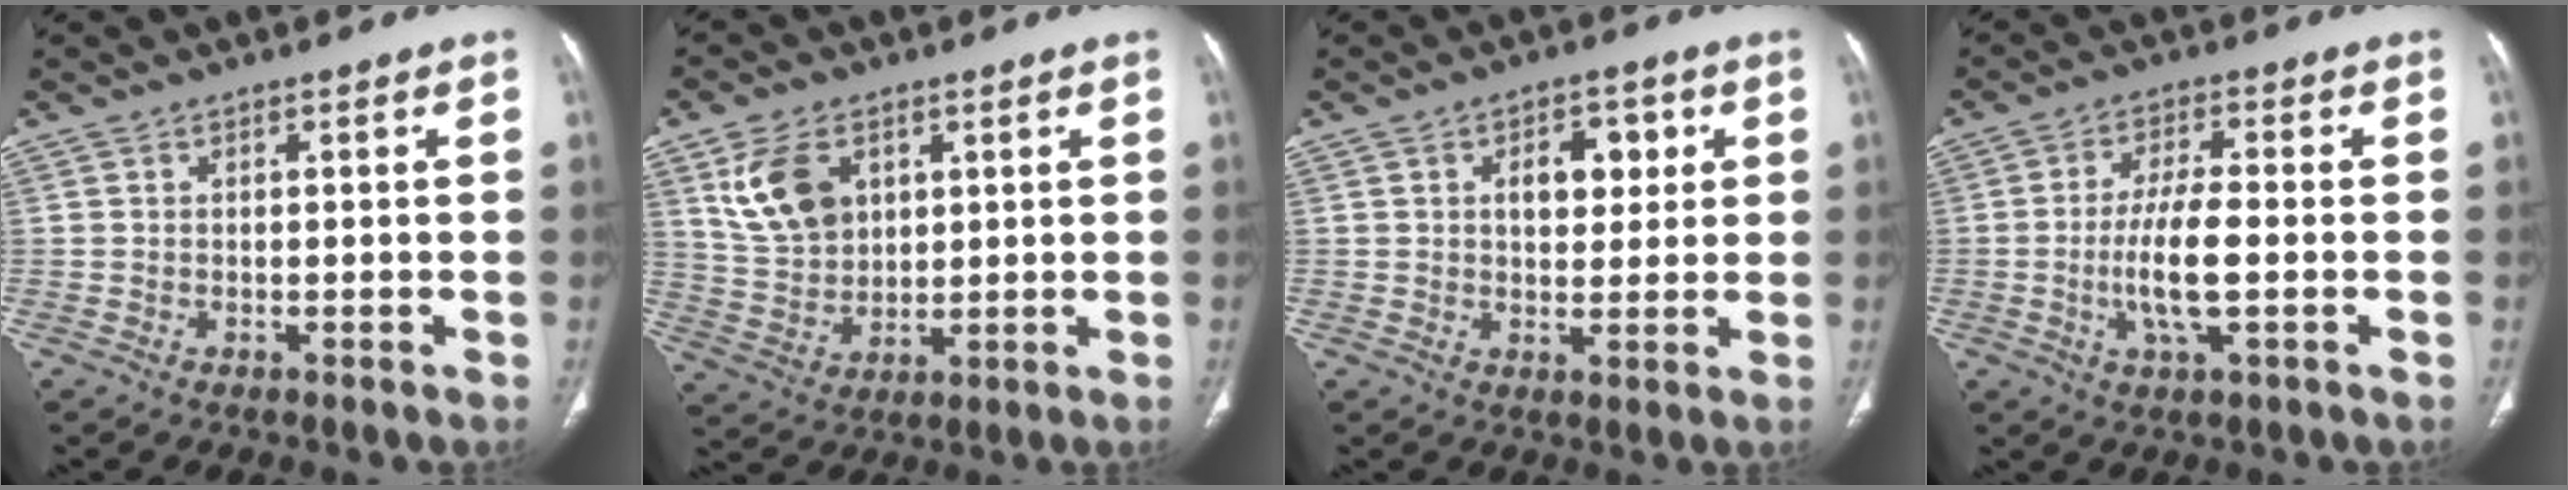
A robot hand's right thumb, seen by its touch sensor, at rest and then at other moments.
{"total": 10.6, "force": [4.4, 7.1, 6.6], "torque": [-0.107, -0.014, 0.097]}
{"total": 7.1, "force": [2.1, 4.5, 5.1], "torque": [-0.042, -0.004, 0.030]}
{"total": 8.7, "force": [-1.6, 2.4, 8.2], "torque": [-0.167, 0.002, -0.033]}